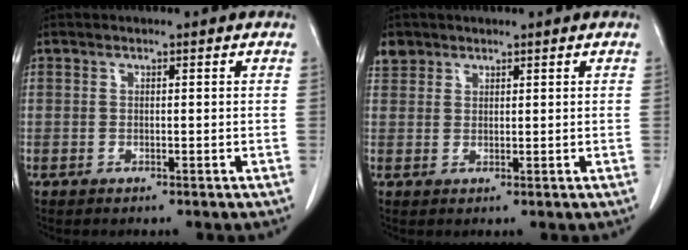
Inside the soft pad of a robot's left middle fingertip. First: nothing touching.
{"total": 2.4, "force": [1.8, 1.6, 0.0], "torque": [0.005, 0.010, 0.033]}